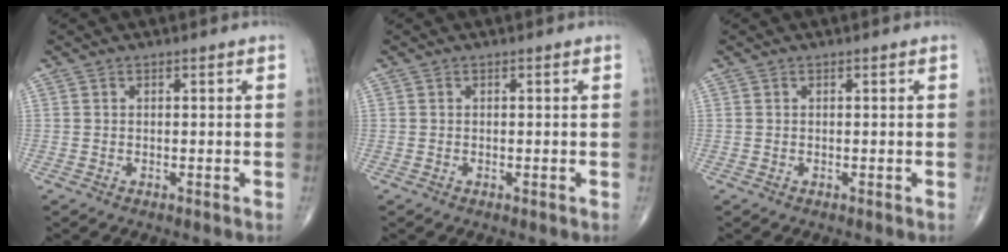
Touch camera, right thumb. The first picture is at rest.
{"total": 0.0}
{"total": 0.0}